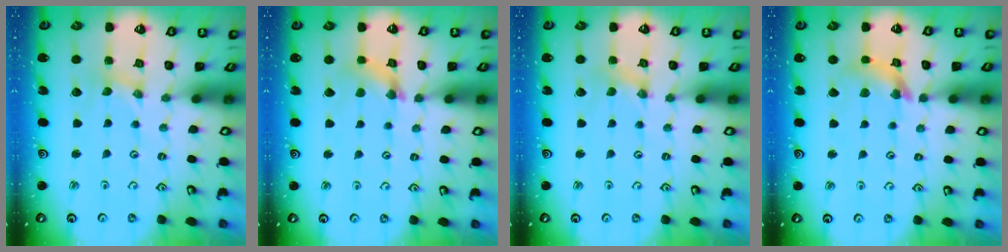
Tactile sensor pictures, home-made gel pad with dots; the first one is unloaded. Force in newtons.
{"total": 4.2, "press": 4.2, "slide": 0.4}
{"total": 0.0}
{"total": 8.2, "press": 8.1, "slide": 0.9}